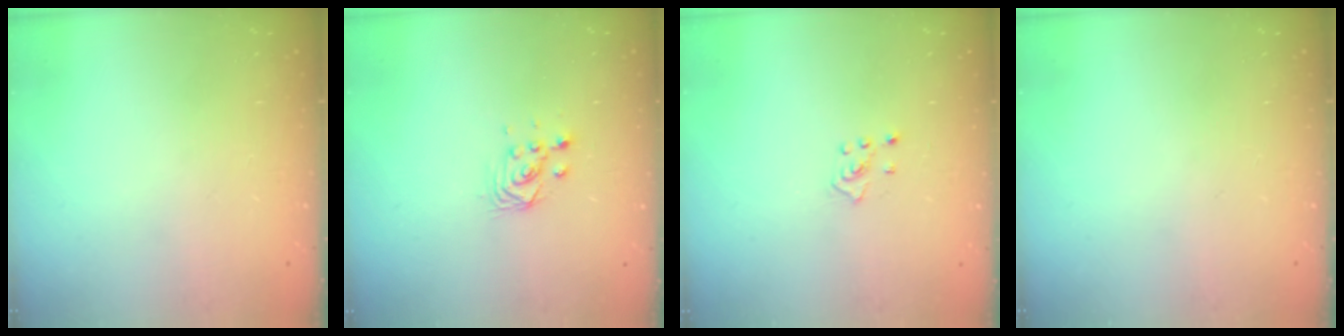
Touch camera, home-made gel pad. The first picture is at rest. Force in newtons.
{"total": 3.0, "press": 3.0, "slide": 0.1}
{"total": 2.4, "press": 2.4, "slide": 0.5}
{"total": 0.0}